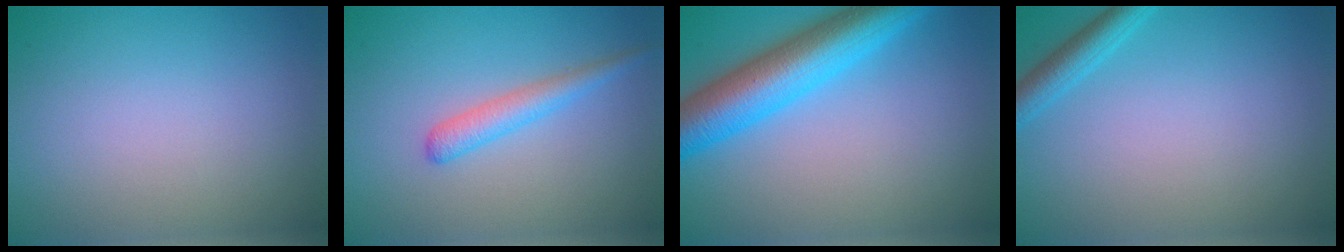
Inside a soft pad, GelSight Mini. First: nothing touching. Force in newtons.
{"total": 2.2, "press": 2.2, "slide": 0.0}
{"total": 8.1, "press": 8.1, "slide": 0.4}
{"total": 2.3, "press": 2.2, "slide": 0.2}